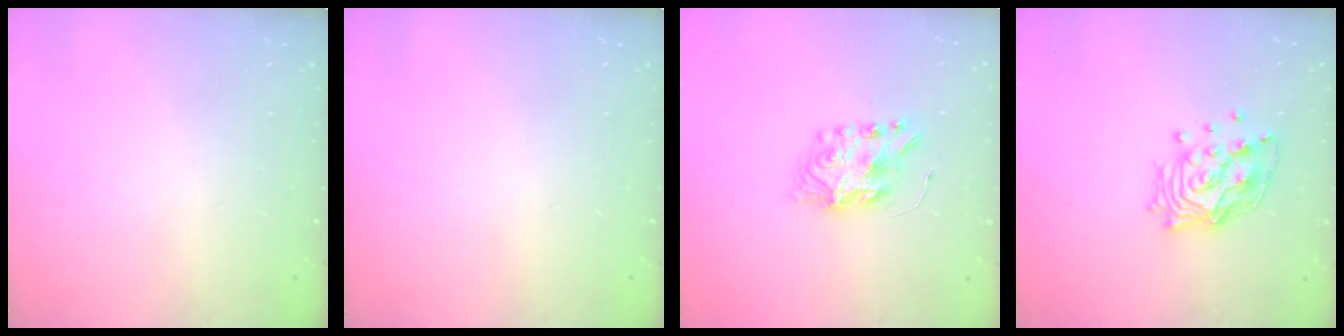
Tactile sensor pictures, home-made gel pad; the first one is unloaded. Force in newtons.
{"total": 0.0}
{"total": 8.4, "press": 8.4, "slide": 0.7}
{"total": 15.0, "press": 14.9, "slide": 2.0}